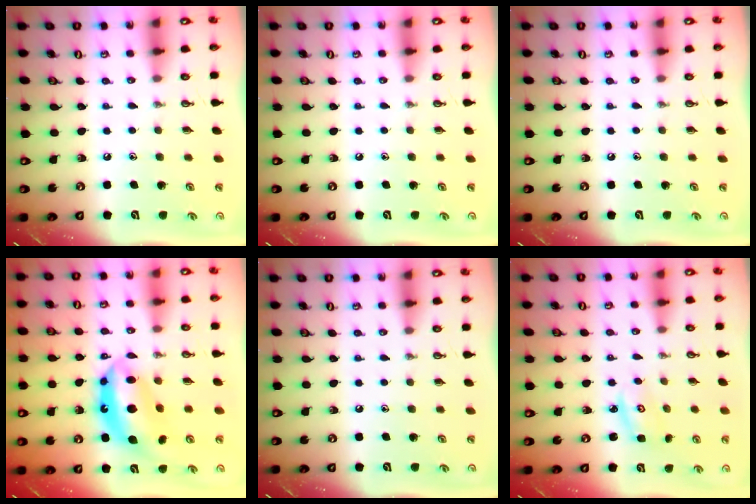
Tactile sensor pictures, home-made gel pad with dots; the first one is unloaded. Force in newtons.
{"total": 0.0}
{"total": 0.0}
{"total": 14.7, "press": 14.6, "slide": 1.1}
{"total": 0.0}
{"total": 2.7, "press": 2.6, "slide": 0.3}